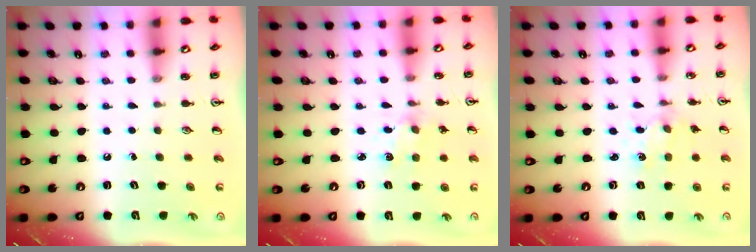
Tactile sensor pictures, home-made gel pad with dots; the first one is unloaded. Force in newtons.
{"total": 2.0, "press": 2.0, "slide": 0.4}
{"total": 1.7, "press": 1.7, "slide": 0.3}